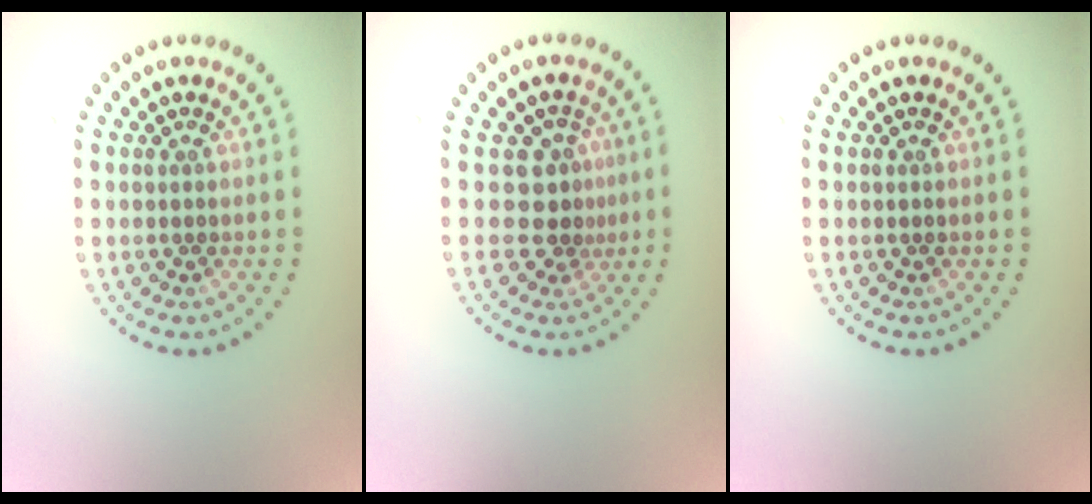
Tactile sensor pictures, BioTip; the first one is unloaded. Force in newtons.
{"total": 2.9, "press": 2.0, "slide": 2.0}
{"total": 0.0}